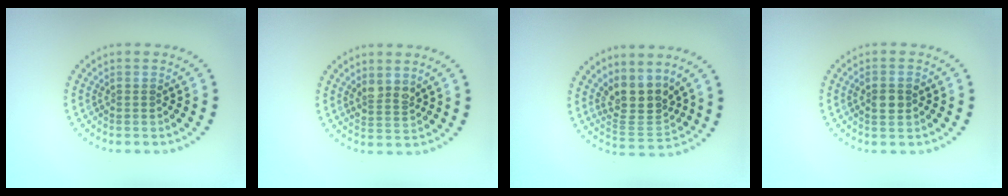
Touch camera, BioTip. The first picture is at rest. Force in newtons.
{"total": 1.9, "press": 1.5, "slide": 1.1}
{"total": 4.0, "press": 3.3, "slide": 2.2}
{"total": 1.7, "press": 1.7, "slide": 0.3}